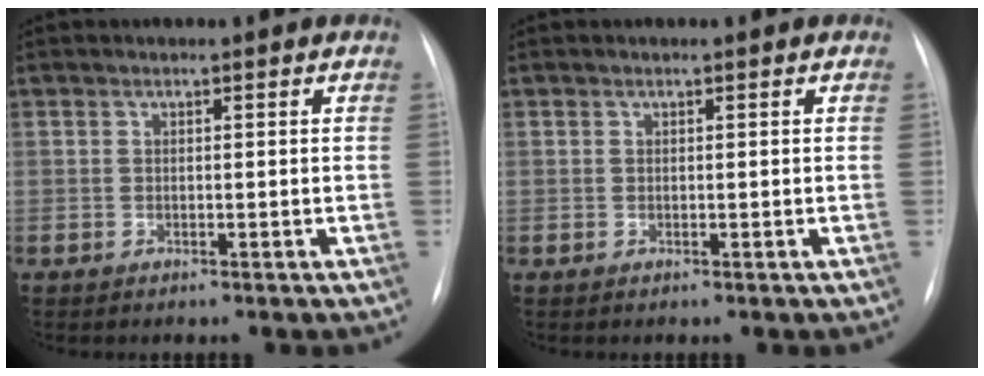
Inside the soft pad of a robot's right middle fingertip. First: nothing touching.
{"total": 0.0}